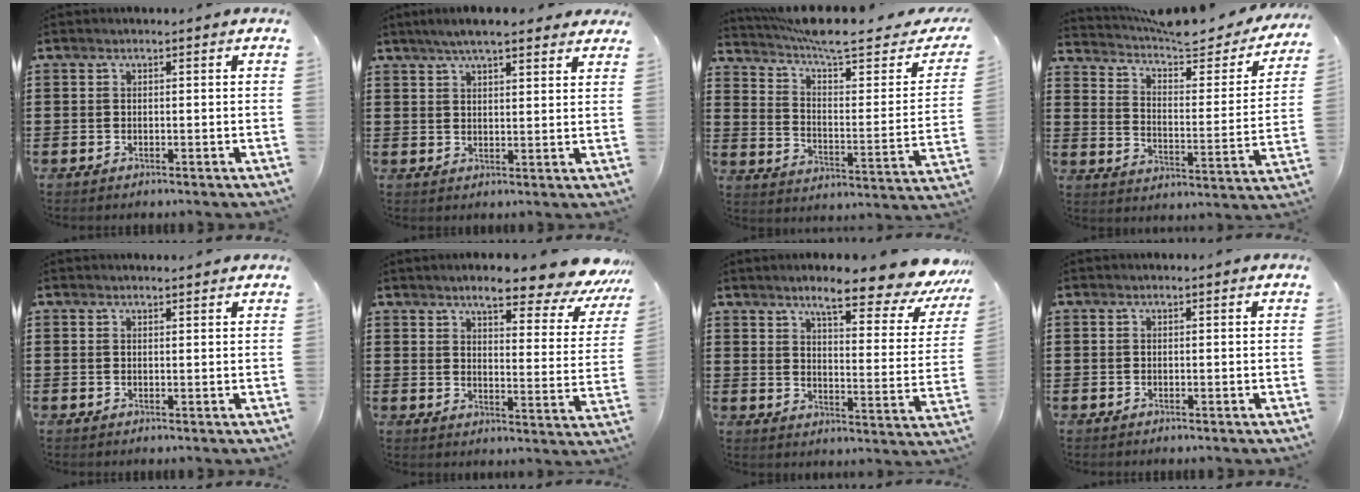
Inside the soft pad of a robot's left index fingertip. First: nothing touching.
{"total": 5.5, "force": [4.6, 0.9, 2.8], "torque": [-0.065, -0.002, 0.083]}
{"total": 8.1, "force": [6.8, 0.9, 4.3], "torque": [-0.109, -0.049, 0.111]}
{"total": 6.3, "force": [5.5, 1.3, 2.8], "torque": [-0.075, -0.037, 0.089]}
{"total": 0.9, "force": [0.9, 0.0, 0.1], "torque": [-0.005, -0.002, 0.017]}
{"total": 8.4, "force": [7.0, 1.0, 4.5], "torque": [-0.080, -0.041, 0.116]}
{"total": 10.0, "force": [8.0, 1.0, 5.9], "torque": [-0.102, -0.048, 0.128]}
{"total": 0.0}